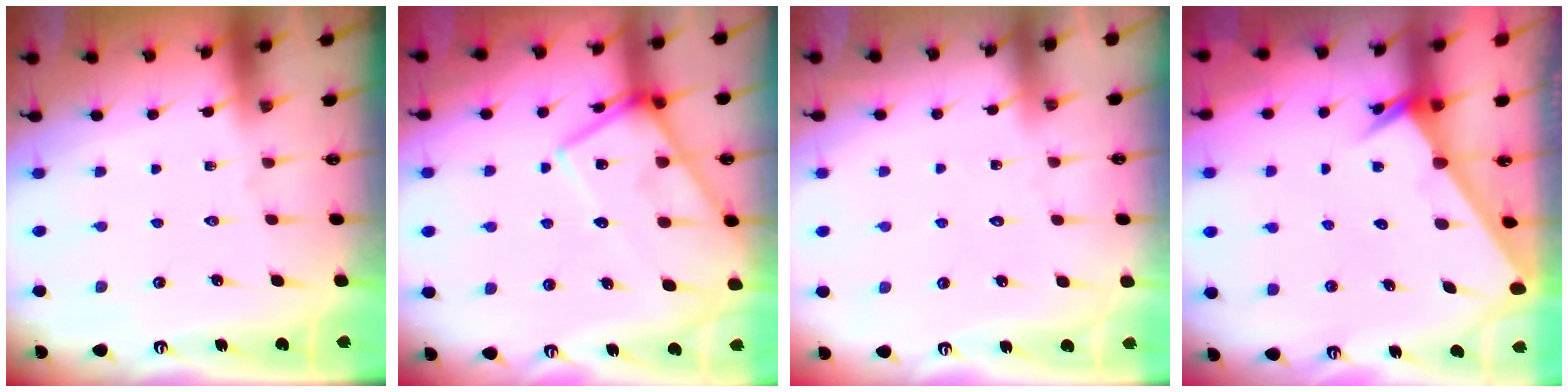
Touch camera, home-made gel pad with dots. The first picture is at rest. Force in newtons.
{"total": 14.1, "press": 14.1, "slide": 1.4}
{"total": 3.5, "press": 3.5, "slide": 0.2}
{"total": 2.4, "press": 2.4, "slide": 0.1}